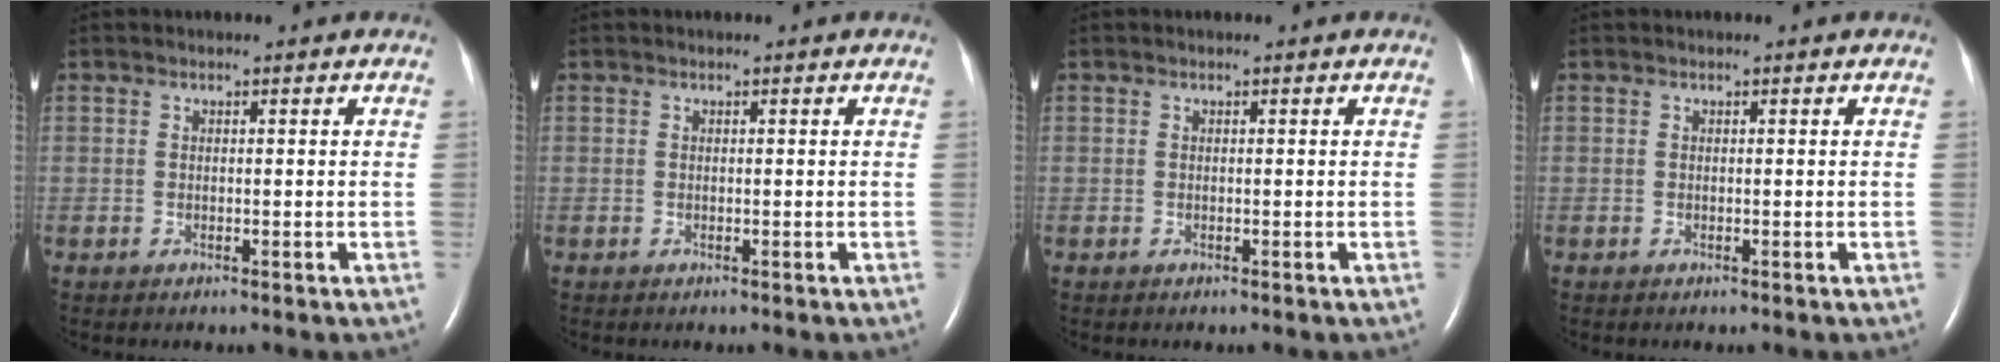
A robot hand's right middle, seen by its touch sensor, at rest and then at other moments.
{"total": 0.0}
{"total": 0.0}
{"total": 0.0}